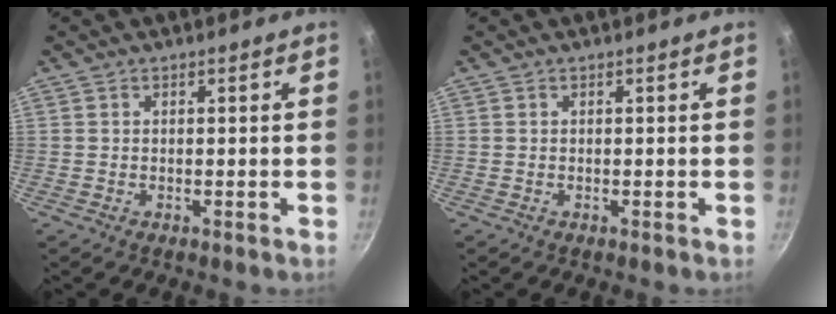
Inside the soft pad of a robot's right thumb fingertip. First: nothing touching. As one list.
[{"total": 0.0}]